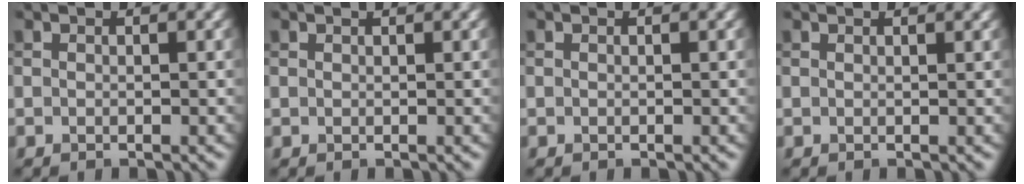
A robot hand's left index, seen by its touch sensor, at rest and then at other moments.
{"total": 0.0}
{"total": 0.0}
{"total": 1.5, "force": [1.3, 0.3, 0.6], "torque": [-0.003, 0.000, 0.010]}